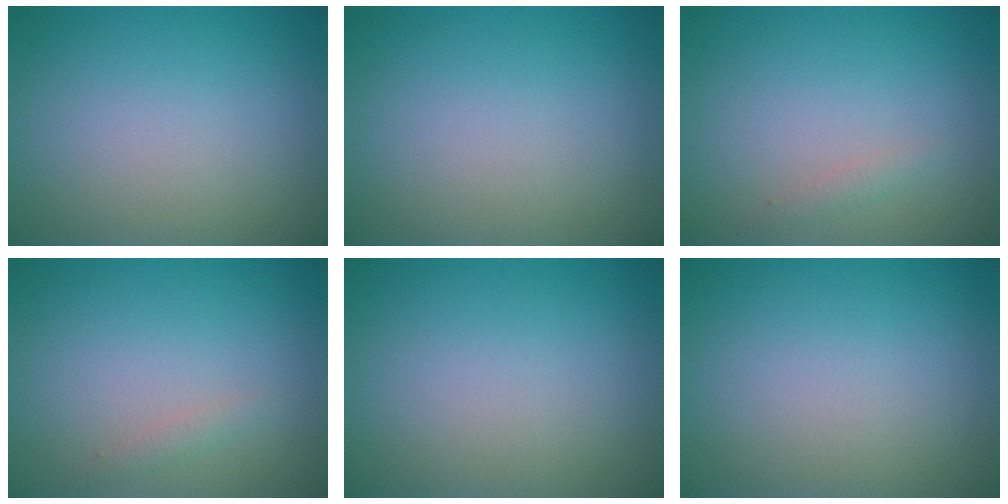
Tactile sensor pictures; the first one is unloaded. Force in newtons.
{"total": 0.0}
{"total": 0.8, "press": 0.8, "slide": 0.0}
{"total": 0.8, "press": 0.8, "slide": 0.0}
{"total": 0.0}
{"total": 0.0}